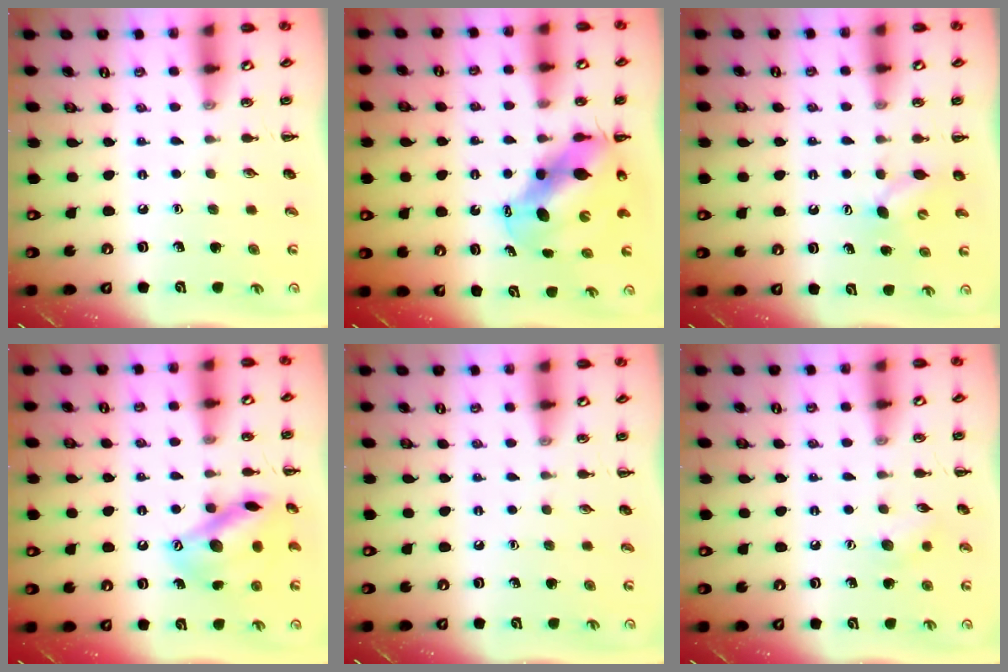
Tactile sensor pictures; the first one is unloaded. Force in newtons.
{"total": 10.2, "press": 9.9, "slide": 2.4}
{"total": 4.3, "press": 4.1, "slide": 1.0}
{"total": 14.3, "press": 14.3, "slide": 1.0}
{"total": 0.0}
{"total": 5.9, "press": 5.7, "slide": 1.5}